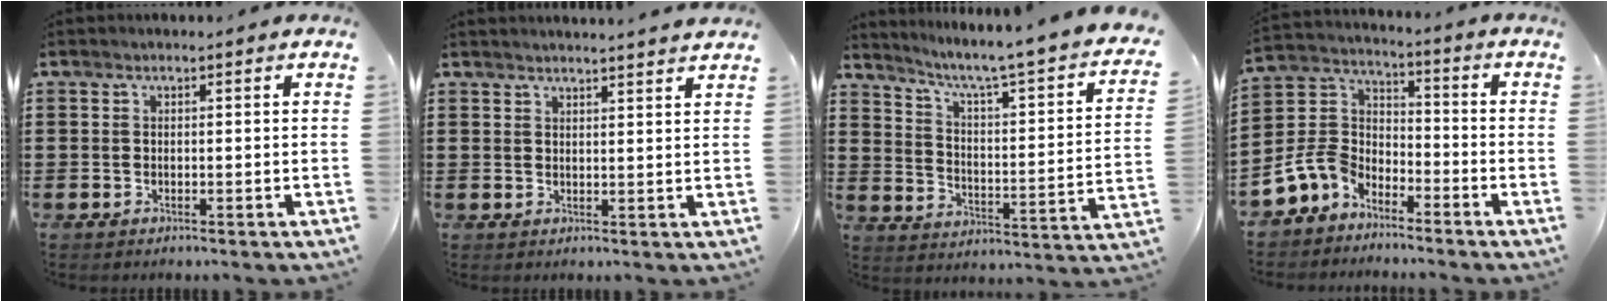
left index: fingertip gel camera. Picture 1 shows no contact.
{"total": 2.2, "force": [2.1, -0.4, 0.1], "torque": [-0.007, -0.006, 0.040]}
{"total": 4.3, "force": [3.0, -0.5, 3.0], "torque": [-0.076, -0.046, 0.035]}
{"total": 6.4, "force": [-4.6, 4.2, 1.5], "torque": [-0.068, 0.008, -0.101]}